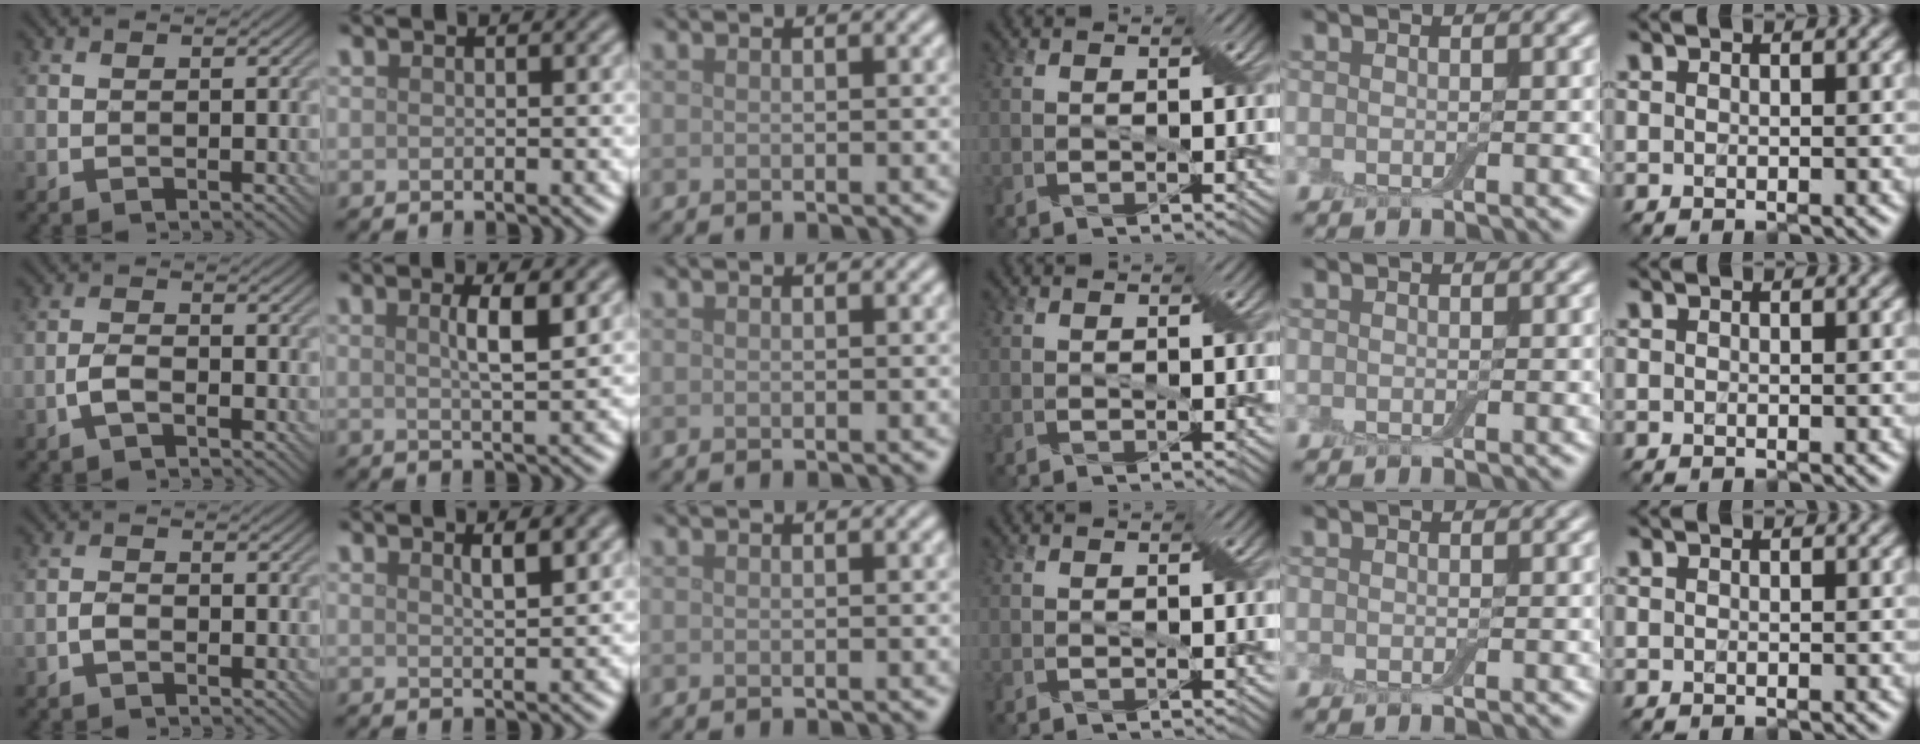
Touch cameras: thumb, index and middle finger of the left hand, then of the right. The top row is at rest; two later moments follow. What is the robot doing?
{"motion": "squeeze", "object": "air blower"}